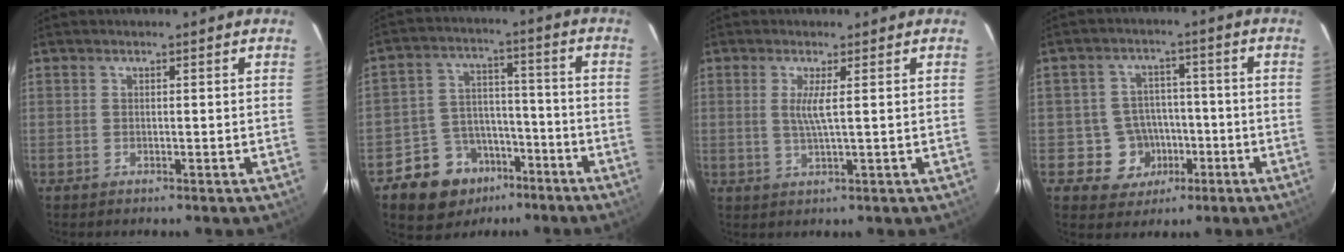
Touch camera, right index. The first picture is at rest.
{"total": 11.7, "force": [-7.4, 8.5, 3.2], "torque": [-0.078, 0.038, -0.101]}
{"total": 3.1, "force": [0.7, -0.3, 3.0], "torque": [-0.060, -0.007, 0.012]}
{"total": 7.6, "force": [-2.7, 7.0, 1.1], "torque": [-0.037, 0.027, -0.030]}